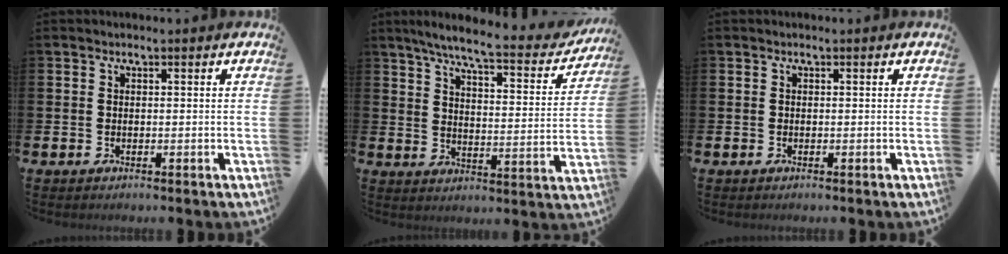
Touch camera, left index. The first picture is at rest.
{"total": 7.2, "force": [6.3, 0.5, 3.5], "torque": [-0.086, -0.042, 0.099]}
{"total": 0.0}